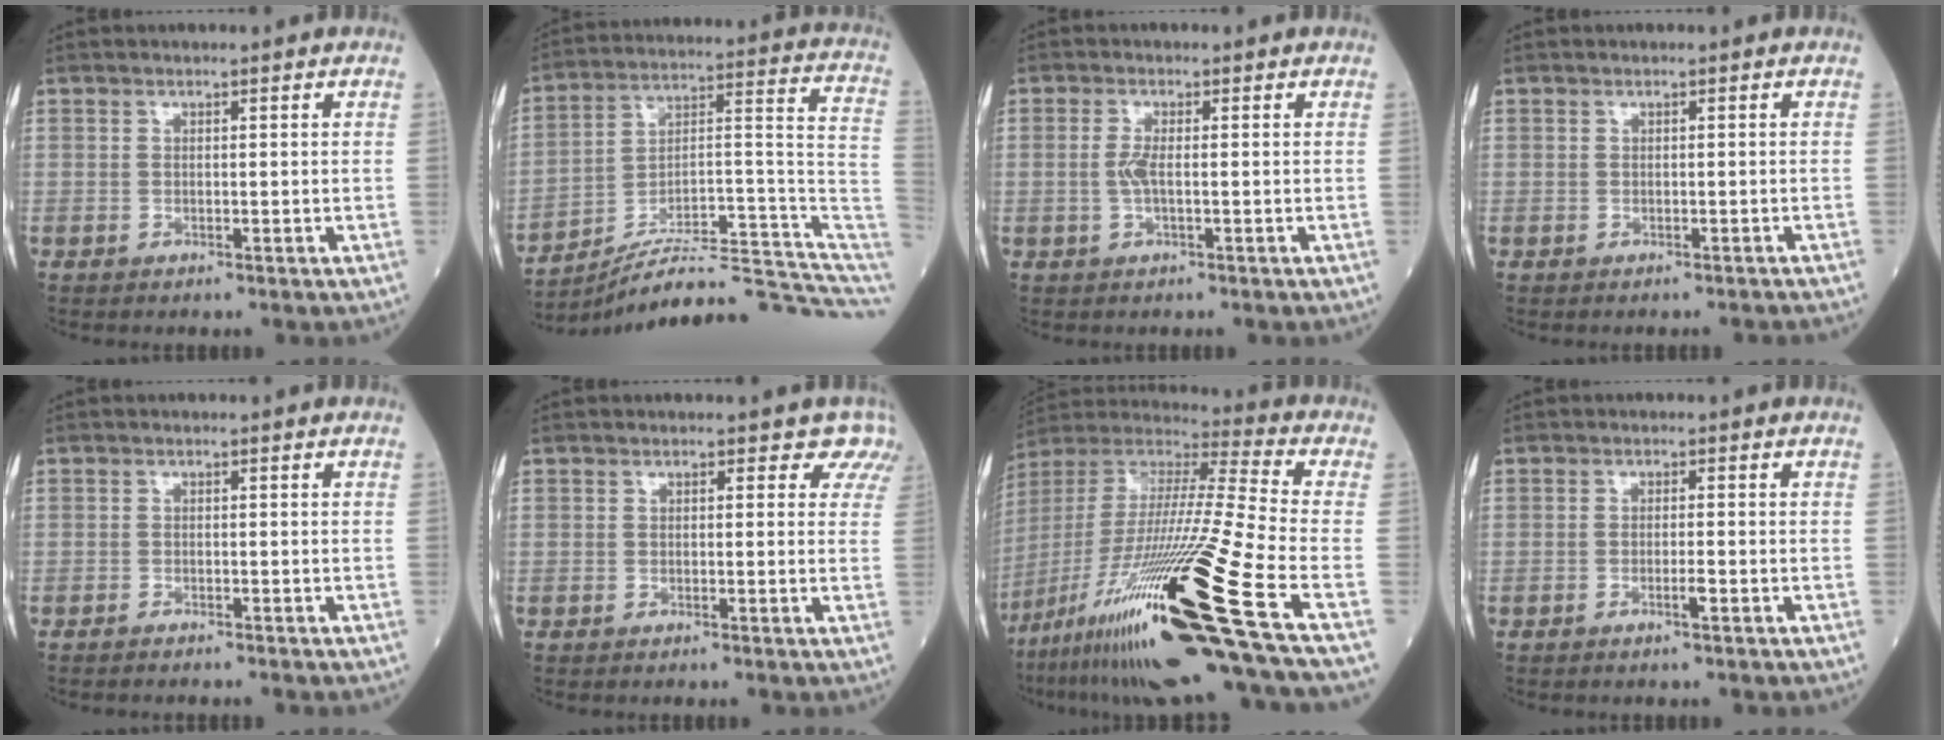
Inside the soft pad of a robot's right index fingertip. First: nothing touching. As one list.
[{"total": 20.5, "force": [-18.7, 1.7, 8.4], "torque": [-0.069, 0.060, -0.277]}, {"total": 2.2, "force": [-0.3, 0.3, 2.2], "torque": [-0.053, -0.001, -0.007]}, {"total": 1.2, "force": [-1.1, 0.6, -0.1], "torque": [0.003, 0.003, -0.017]}, {"total": 1.1, "force": [-1.1, 0.0, 0.2], "torque": [-0.007, -0.001, -0.017]}, {"total": 3.6, "force": [2.8, 2.2, 0.3], "torque": [0.027, -0.005, 0.004]}, {"total": 31.5, "force": [-16.3, -0.6, 26.9], "torque": [-0.509, -0.059, -0.305]}, {"total": 1.7, "force": [-0.9, 0.0, 1.5], "torque": [-0.029, -0.001, -0.016]}]